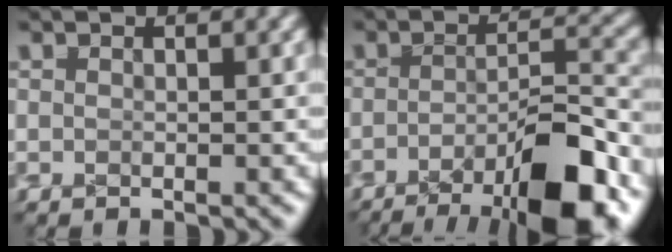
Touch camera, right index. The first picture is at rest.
{"total": 10.7, "force": [-7.5, 4.0, 6.5], "torque": [-0.071, -0.016, -0.110]}